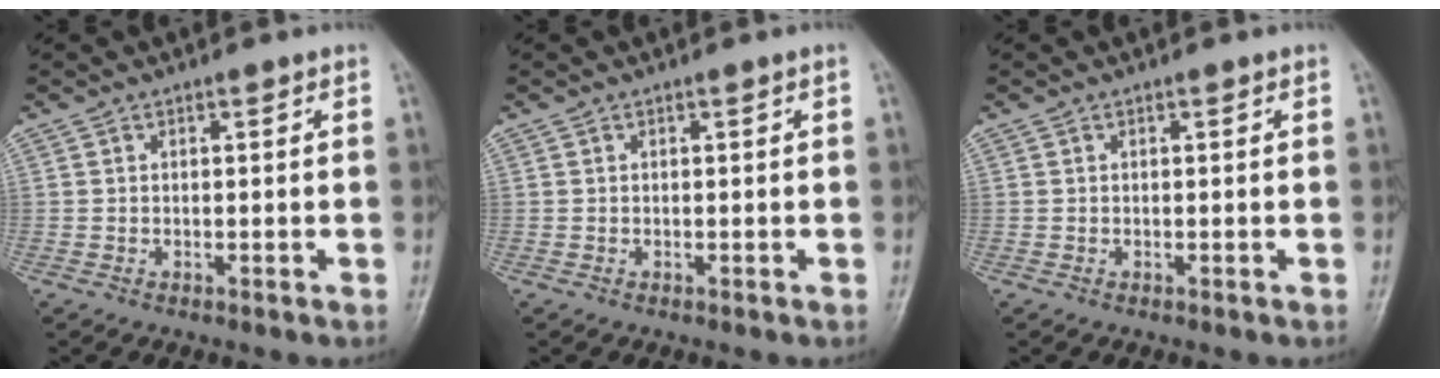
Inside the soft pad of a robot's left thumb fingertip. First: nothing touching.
{"total": 0.0}
{"total": 0.0}